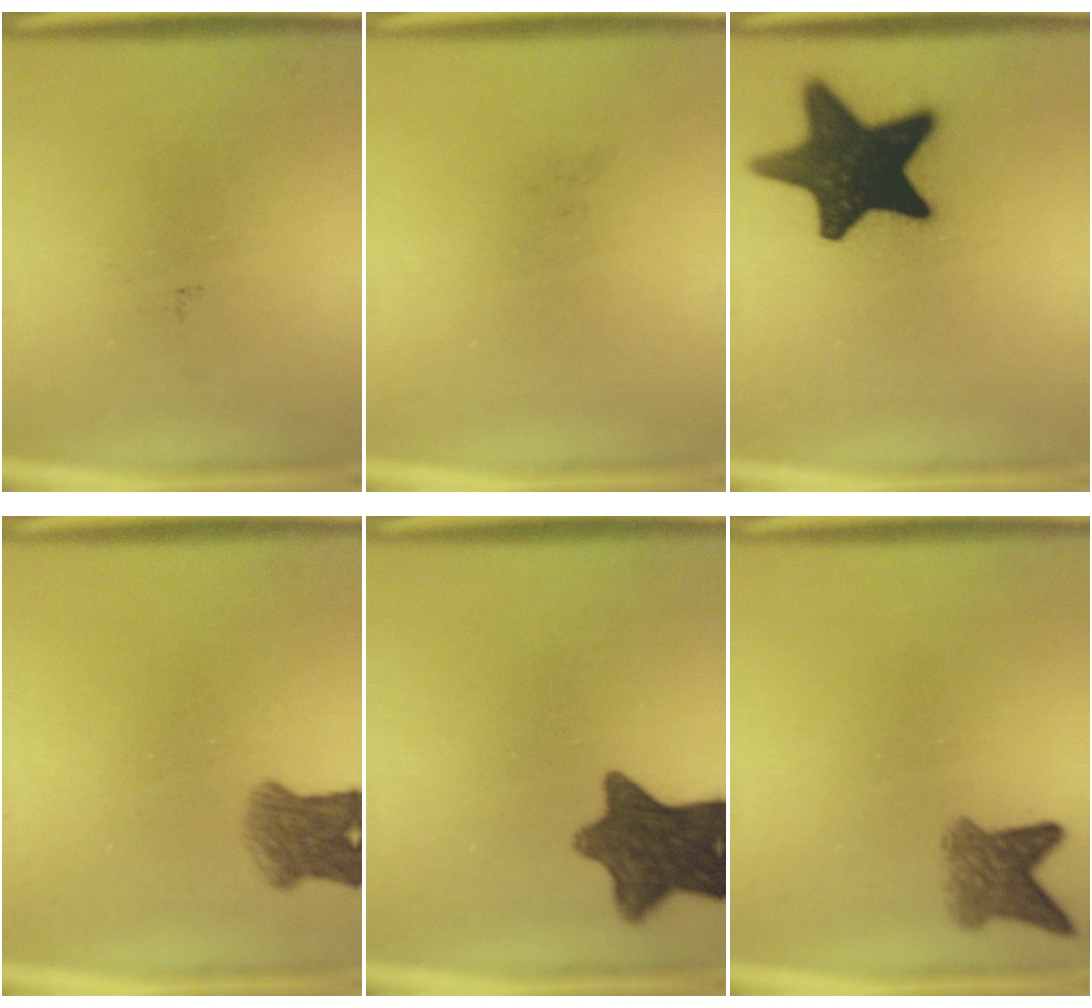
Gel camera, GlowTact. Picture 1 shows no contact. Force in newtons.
{"total": 0.0}
{"total": 18.1}
{"total": 4.8}
{"total": 11.4}
{"total": 4.5}